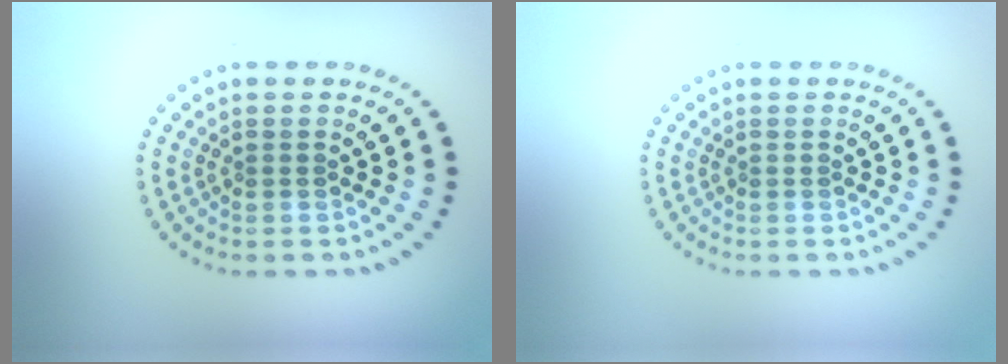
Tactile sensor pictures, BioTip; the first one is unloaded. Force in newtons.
{"total": 0.0}